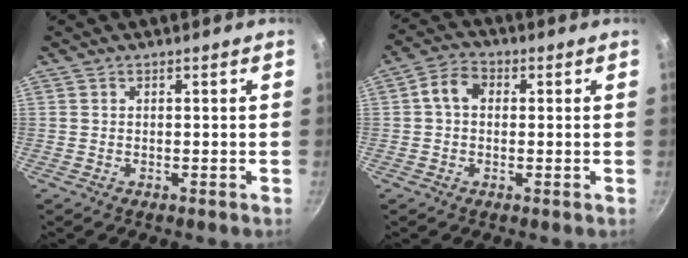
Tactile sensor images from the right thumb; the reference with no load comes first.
{"total": 5.1, "force": [0.6, 3.7, 3.5], "torque": [-0.059, 0.017, -0.001]}